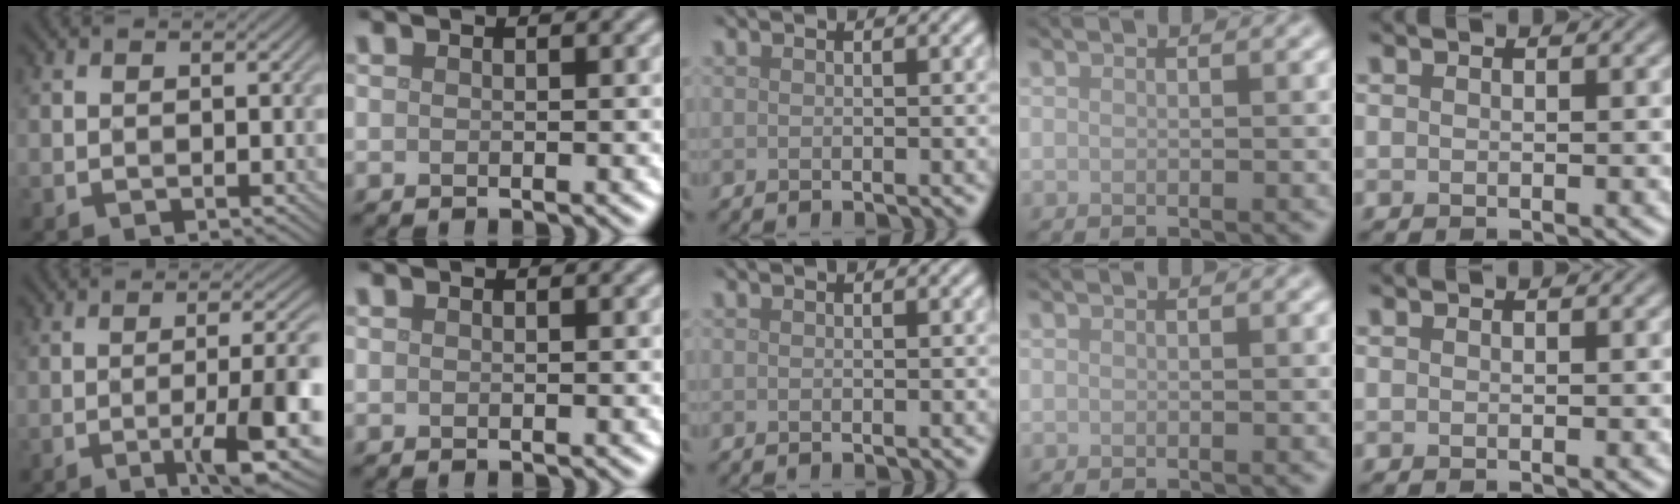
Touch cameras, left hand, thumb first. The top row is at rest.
{"thumb": {"total": 10.5, "force": [-4.2, 1.5, 9.5], "torque": [-0.142, 0.003, -0.060]}}